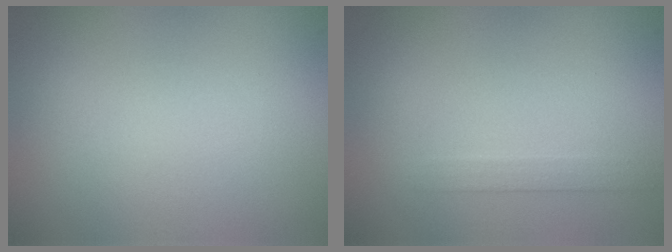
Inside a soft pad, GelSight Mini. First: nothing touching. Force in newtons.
{"total": 1.3, "press": 1.3, "slide": 0.1}